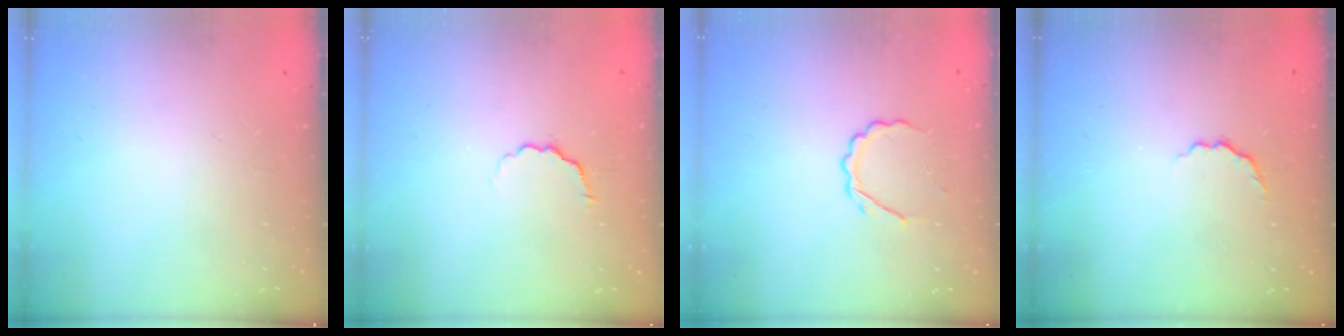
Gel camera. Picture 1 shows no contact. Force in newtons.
{"total": 3.7, "press": 3.5, "slide": 1.1}
{"total": 4.7, "press": 4.6, "slide": 0.8}
{"total": 3.5, "press": 3.4, "slide": 0.8}